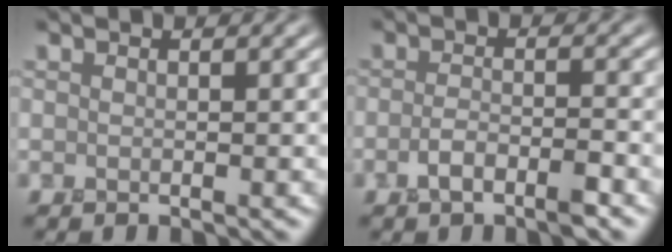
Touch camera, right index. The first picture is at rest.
{"total": 3.0, "force": [-1.7, 1.1, 2.2], "torque": [-0.047, 0.005, -0.033]}